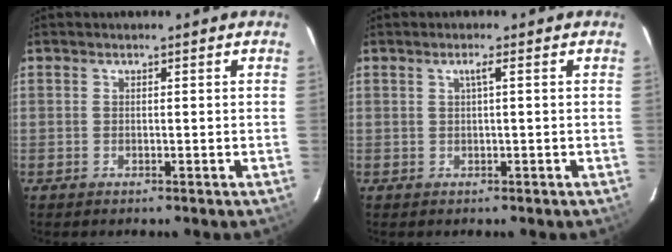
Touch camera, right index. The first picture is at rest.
{"total": 1.3, "force": [0.2, -0.3, 1.3], "torque": [-0.021, 0.003, 0.003]}